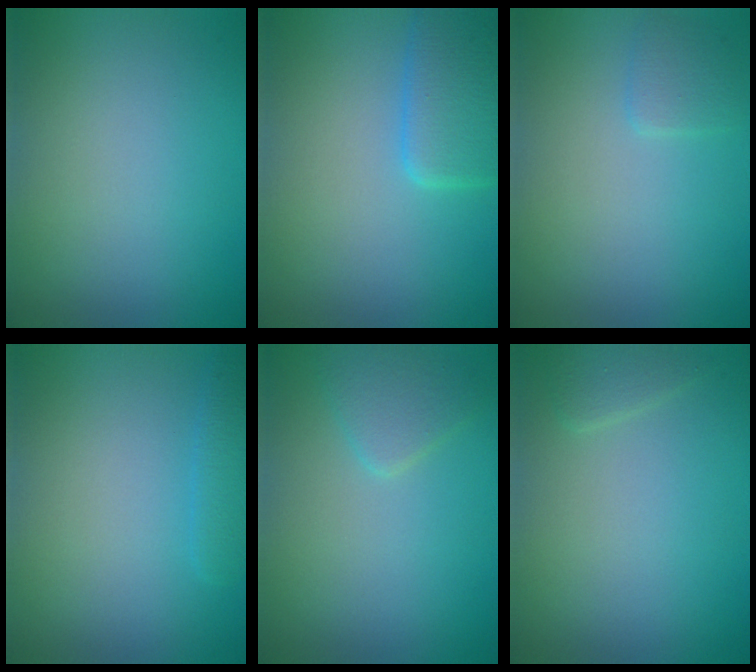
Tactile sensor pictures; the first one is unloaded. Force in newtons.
{"total": 4.1, "press": 4.1, "slide": 0.4}
{"total": 1.2, "press": 1.2, "slide": 0.1}
{"total": 1.5, "press": 1.5, "slide": 0.2}
{"total": 1.9, "press": 1.9, "slide": 0.2}
{"total": 1.1, "press": 1.1, "slide": 0.1}